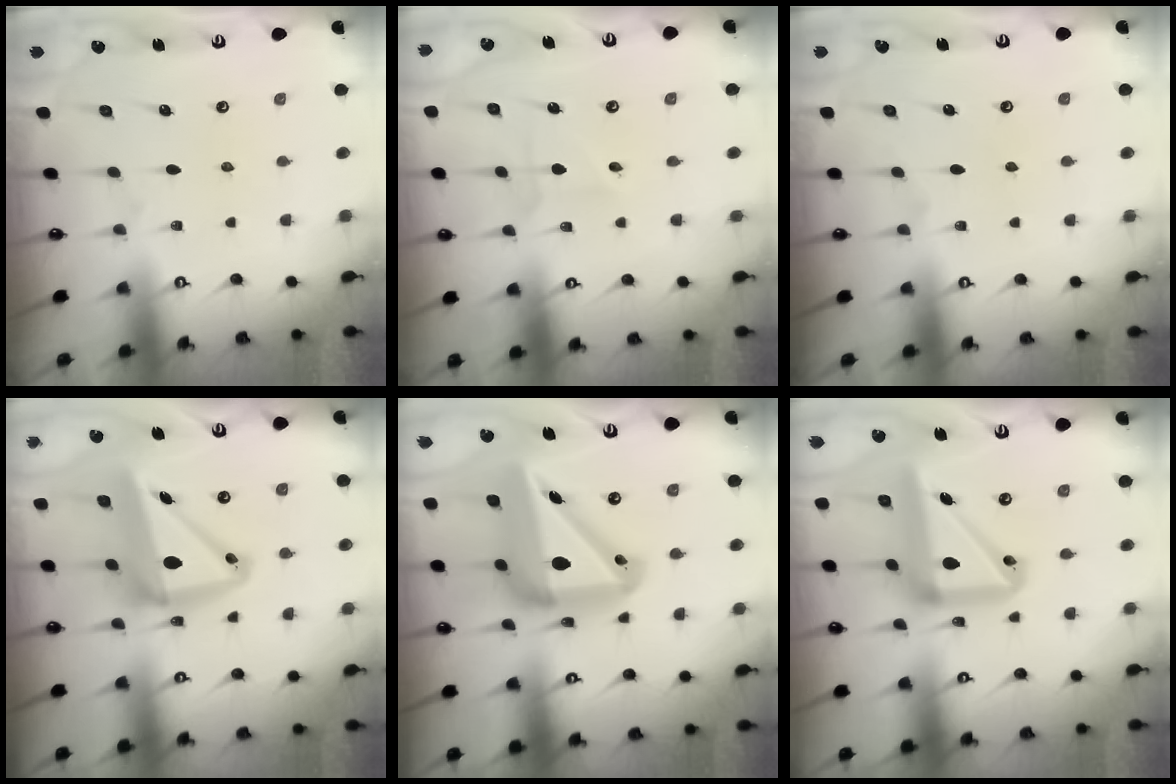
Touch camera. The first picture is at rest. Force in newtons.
{"total": 3.0, "press": 3.0, "slide": 0.2}
{"total": 0.0}
{"total": 13.5, "press": 12.8, "slide": 4.3}
{"total": 20.5, "press": 20.4, "slide": 2.5}
{"total": 16.7, "press": 16.5, "slide": 2.5}